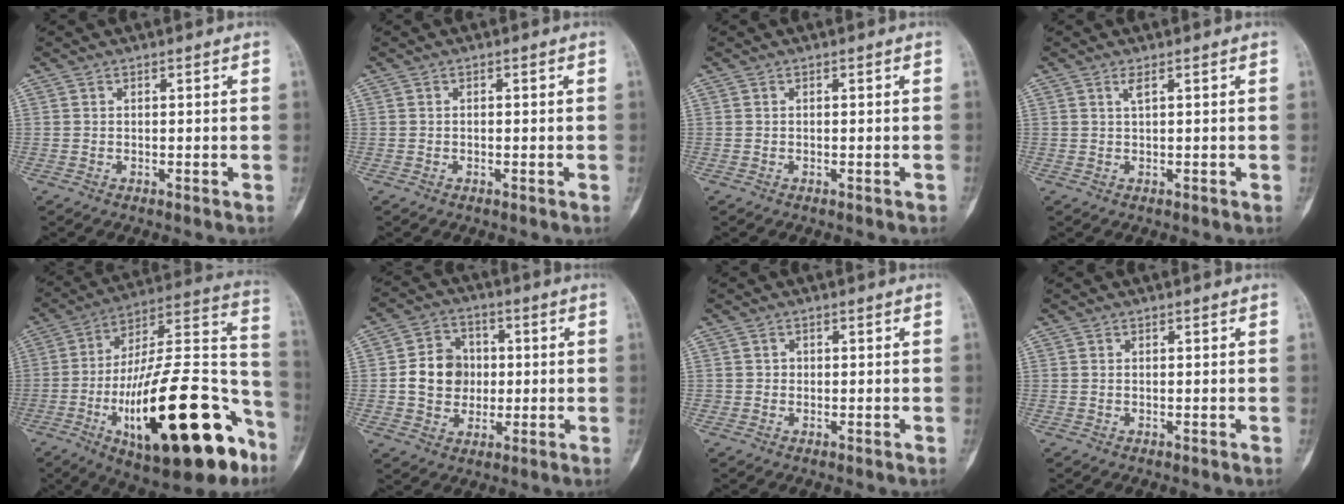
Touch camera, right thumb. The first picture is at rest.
{"total": 0.0}
{"total": 0.0}
{"total": 1.0, "force": [0.5, 0.1, 0.9], "torque": [-0.017, -0.001, 0.010]}
{"total": 33.5, "force": [-13.8, 11.8, 28.2], "torque": [-0.392, 0.063, -0.207]}
{"total": 9.9, "force": [0.0, 8.5, 5.1], "torque": [-0.056, 0.012, -0.004]}
{"total": 1.0, "force": [-0.1, 1.0, 0.1], "torque": [0.007, 0.005, -0.002]}
{"total": 0.0}